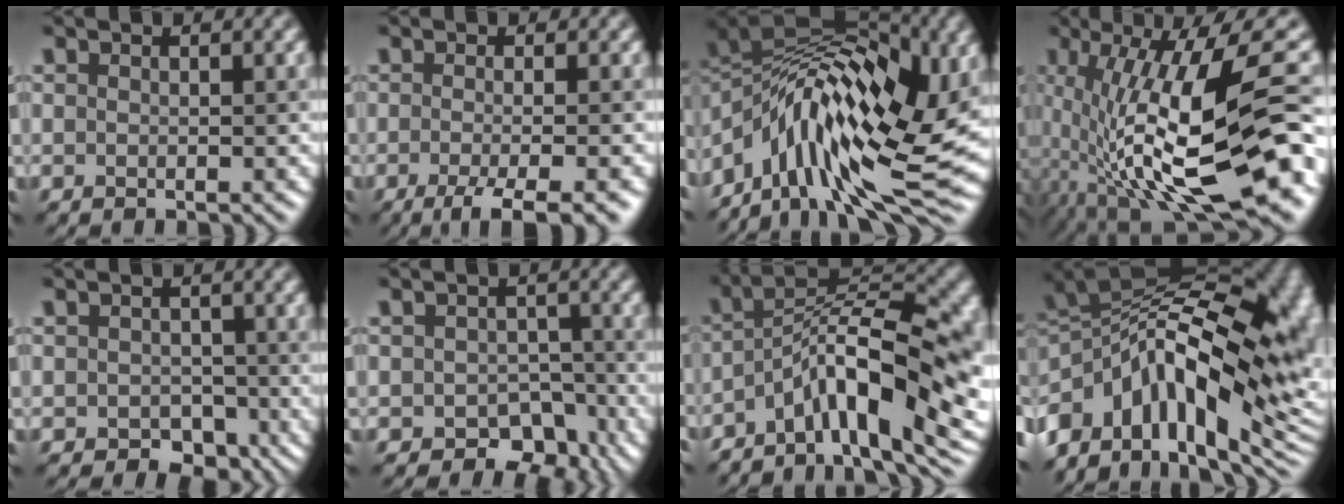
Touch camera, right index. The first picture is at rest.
{"total": 4.8, "force": [-2.3, 1.2, 4.1], "torque": [-0.058, -0.006, -0.044]}
{"total": 15.7, "force": [-0.6, 7.4, 13.8], "torque": [-0.235, 0.024, -0.024]}
{"total": 14.8, "force": [-1.2, 4.2, 14.1], "torque": [-0.237, 0.009, -0.019]}
{"total": 2.3, "force": [-0.8, 1.9, 1.0], "torque": [-0.011, -0.006, -0.015]}
{"total": 4.3, "force": [-2.2, 3.1, 2.0], "torque": [-0.014, -0.008, -0.032]}
{"total": 11.8, "force": [-3.9, 3.9, 10.5], "torque": [-0.157, 0.014, -0.072]}
{"total": 18.4, "force": [-1.3, 11.0, 14.7], "torque": [-0.252, -0.007, -0.014]}